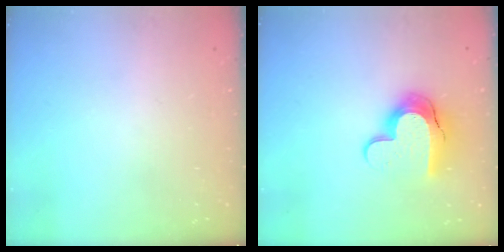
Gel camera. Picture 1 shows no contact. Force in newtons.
{"total": 12.8, "press": 12.8, "slide": 0.9}